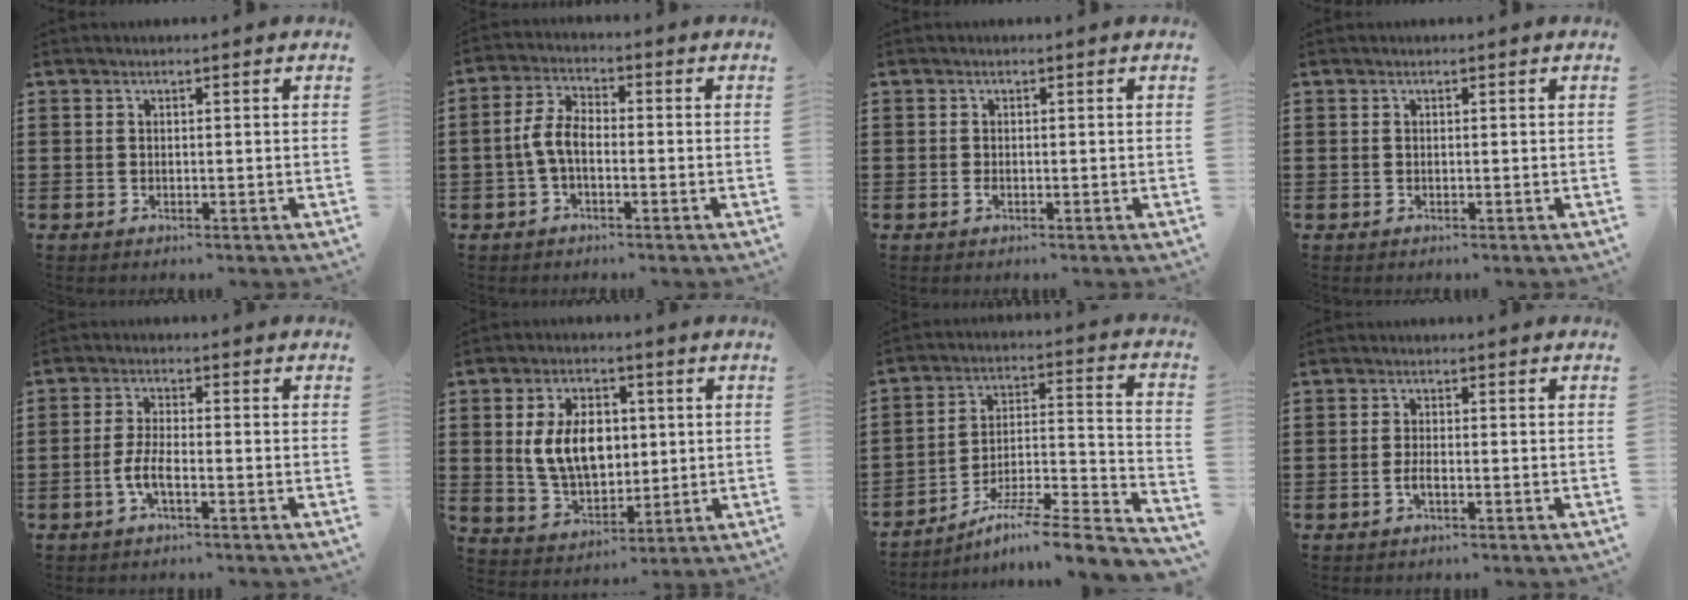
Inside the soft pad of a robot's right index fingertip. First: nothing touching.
{"total": 5.0, "force": [-1.3, 2.4, 4.2], "torque": [-0.103, -0.002, -0.032]}
{"total": 0.8, "force": [-0.3, 0.4, 0.7], "torque": [-0.016, -0.006, -0.005]}
{"total": 0.0}
{"total": 4.2, "force": [-1.8, 1.0, 3.6], "torque": [-0.088, -0.006, -0.041]}
{"total": 9.2, "force": [1.2, 5.9, 6.9], "torque": [-0.155, 0.009, 0.016]}
{"total": 6.9, "force": [-5.4, 0.0, 4.3], "torque": [-0.069, -0.012, -0.109]}
{"total": 1.7, "force": [-0.8, 0.4, 1.5], "torque": [-0.027, 0.001, -0.014]}